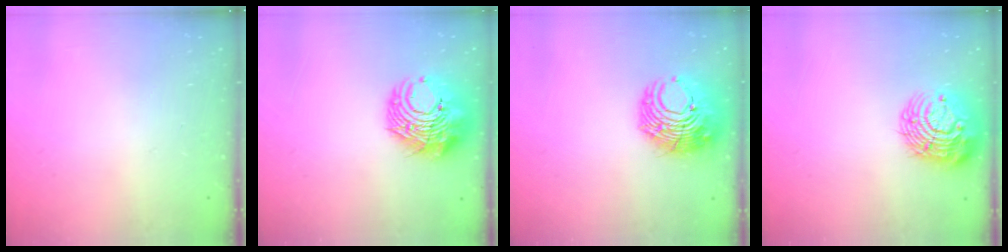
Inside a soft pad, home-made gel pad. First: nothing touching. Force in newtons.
{"total": 12.3, "press": 12.2, "slide": 1.3}
{"total": 11.6, "press": 11.5, "slide": 1.4}
{"total": 14.0, "press": 14.0, "slide": 1.4}